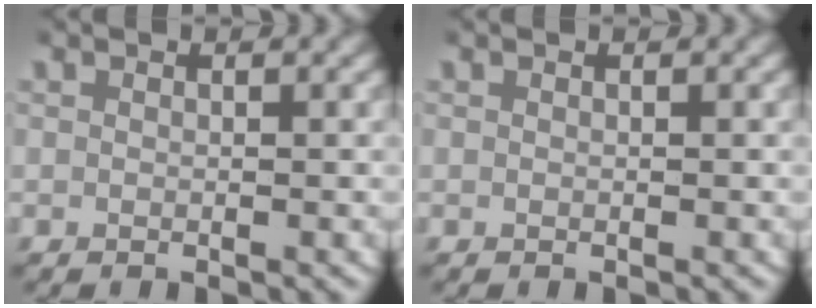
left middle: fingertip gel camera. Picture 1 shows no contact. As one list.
[{"total": 0.0}]